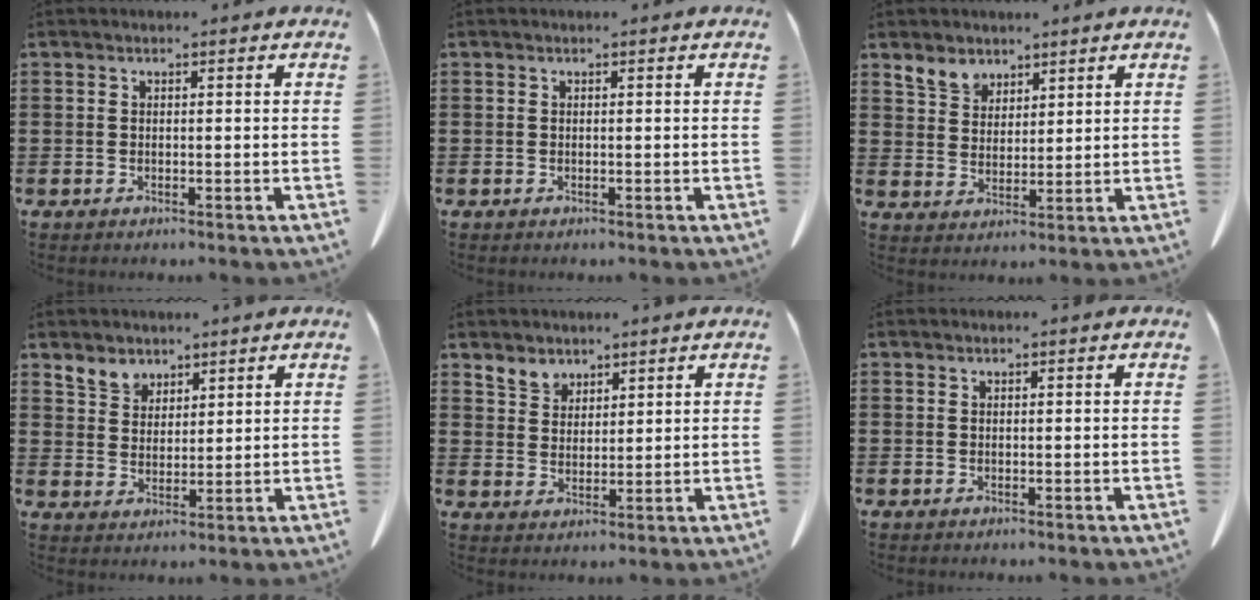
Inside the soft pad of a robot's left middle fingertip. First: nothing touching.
{"total": 0.0}
{"total": 4.5, "force": [3.5, 2.8, 0.9], "torque": [-0.034, 0.005, 0.066]}
{"total": 4.2, "force": [3.4, 2.5, 0.5], "torque": [-0.025, 0.004, 0.064]}
{"total": 3.6, "force": [2.9, 2.1, 0.3], "torque": [-0.019, 0.005, 0.056]}
{"total": 0.0}